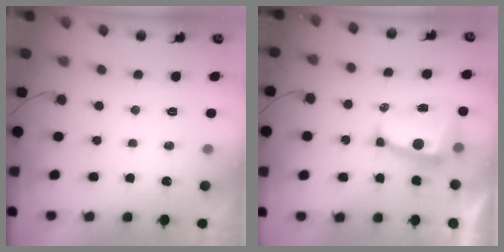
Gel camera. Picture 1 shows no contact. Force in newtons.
{"total": 7.1, "press": 7.1, "slide": 1.0}